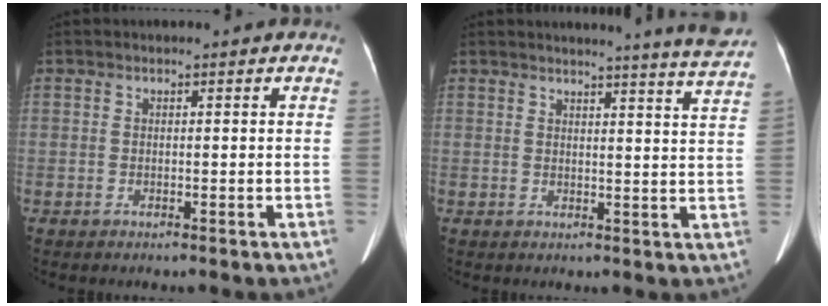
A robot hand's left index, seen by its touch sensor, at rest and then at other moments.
{"total": 8.5, "force": [8.0, -2.1, 2.0], "torque": [-0.029, -0.055, 0.078]}